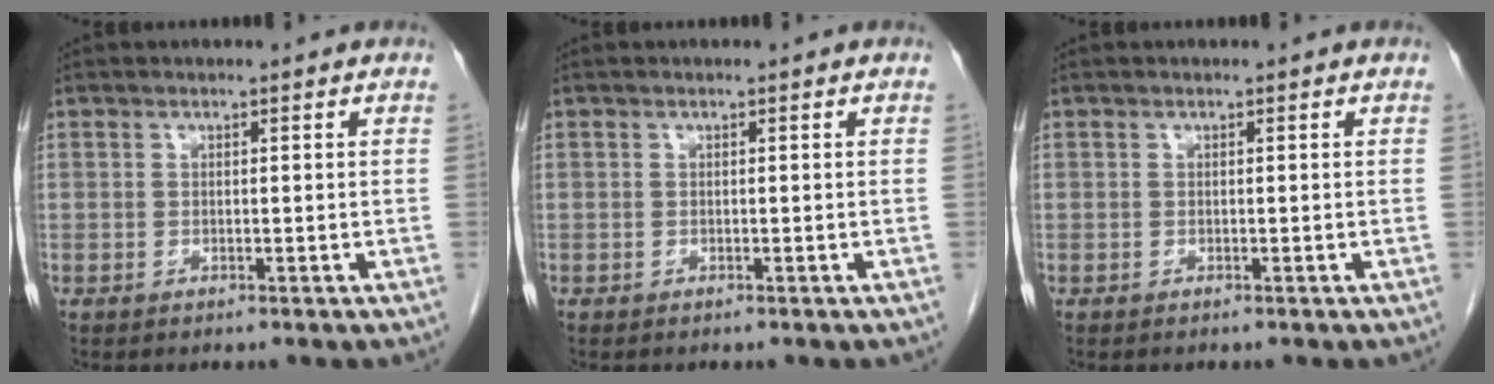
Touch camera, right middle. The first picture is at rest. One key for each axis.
{"total": 0.0}
{"total": 0.0}